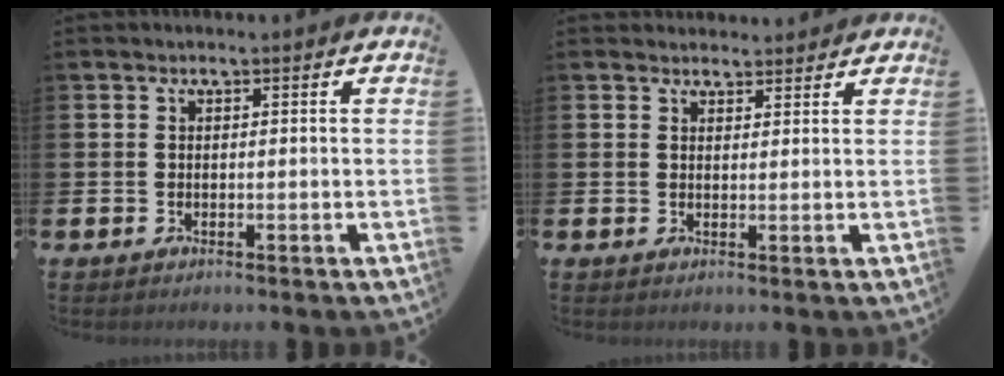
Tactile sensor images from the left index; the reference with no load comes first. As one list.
[{"total": 2.1, "force": [2.0, 0.6, -0.1], "torque": [0.007, -0.008, 0.036]}]